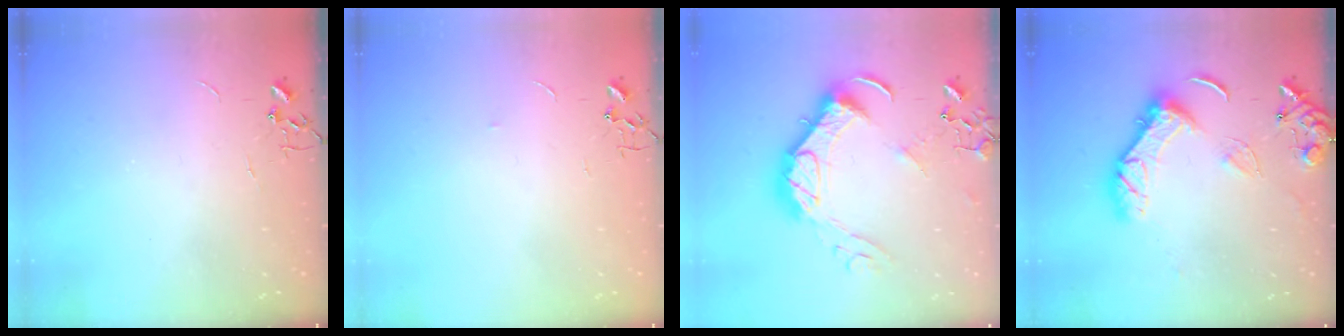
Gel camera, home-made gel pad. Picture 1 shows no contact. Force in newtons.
{"total": 2.6, "press": 2.5, "slide": 0.4}
{"total": 18.8, "press": 18.7, "slide": 2.0}
{"total": 14.5, "press": 14.4, "slide": 1.5}